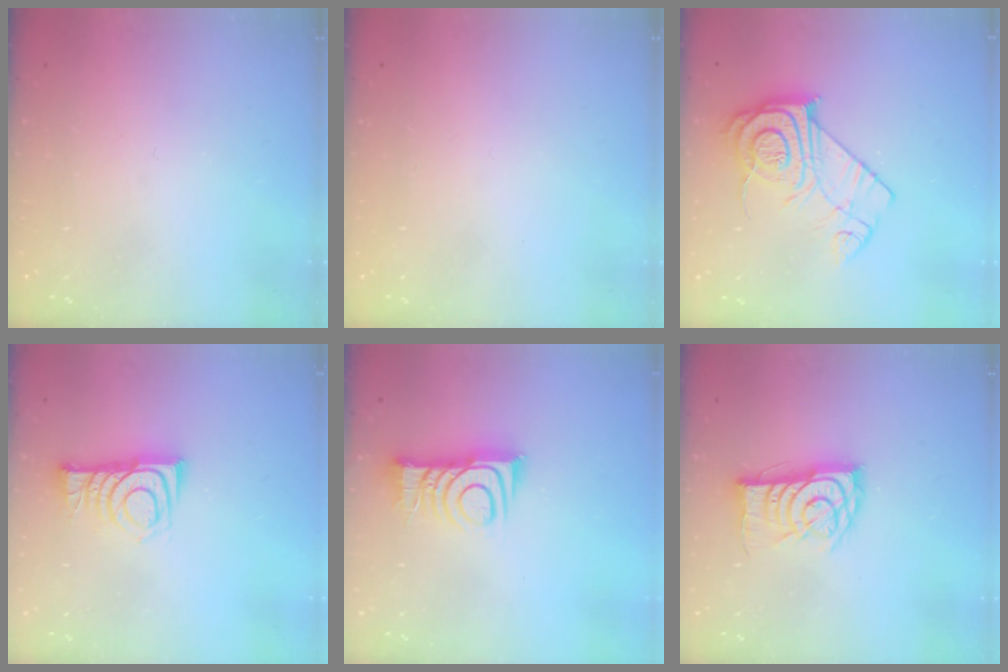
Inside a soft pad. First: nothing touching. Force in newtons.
{"total": 1.5, "press": 1.5, "slide": 0.1}
{"total": 13.5, "press": 13.5, "slide": 1.0}
{"total": 8.2, "press": 8.2, "slide": 0.9}
{"total": 10.3, "press": 10.3, "slide": 0.4}
{"total": 11.9, "press": 11.9, "slide": 0.8}